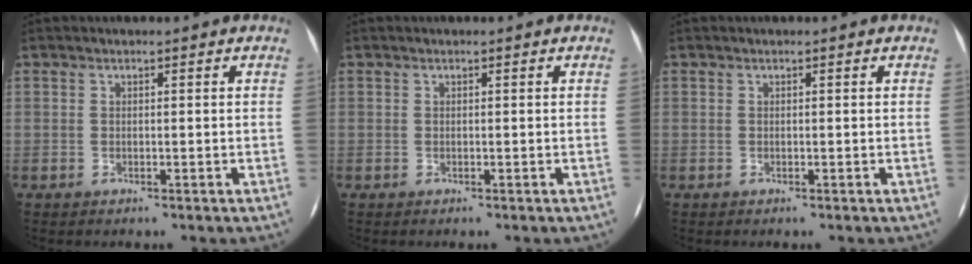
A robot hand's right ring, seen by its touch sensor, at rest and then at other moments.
{"total": 0.0}
{"total": 0.0}